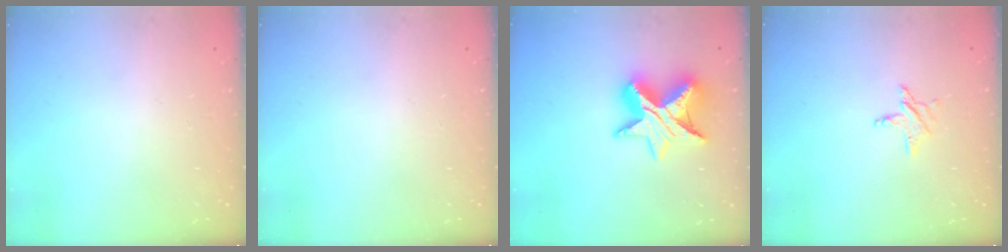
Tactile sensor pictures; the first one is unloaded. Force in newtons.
{"total": 0.0}
{"total": 12.9, "press": 12.9, "slide": 0.8}
{"total": 4.4, "press": 4.4, "slide": 0.4}